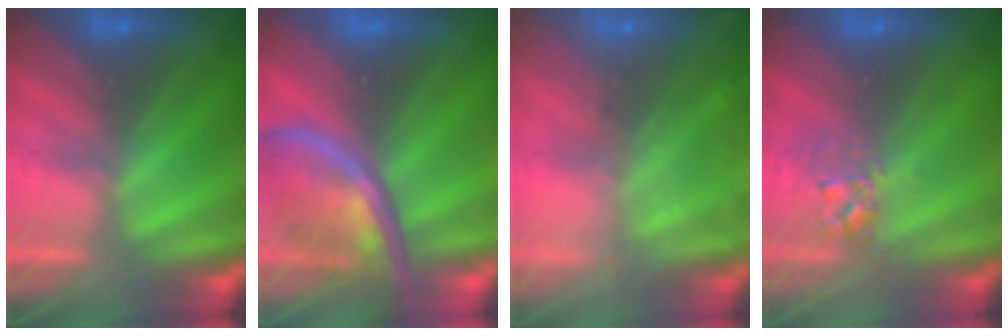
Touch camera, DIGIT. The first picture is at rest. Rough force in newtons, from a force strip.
{"total": 2.7}
{"total": 7.6}
{"total": 2.8}